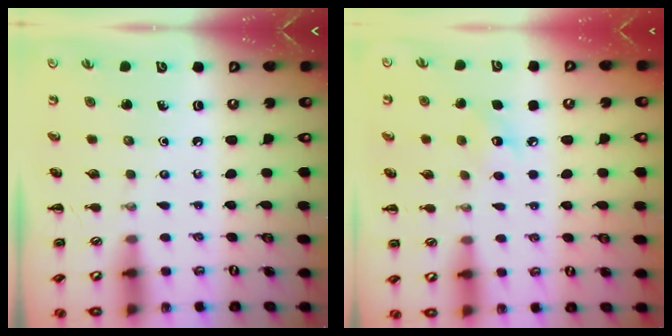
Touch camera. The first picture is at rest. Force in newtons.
{"total": 7.1, "press": 6.8, "slide": 1.8}